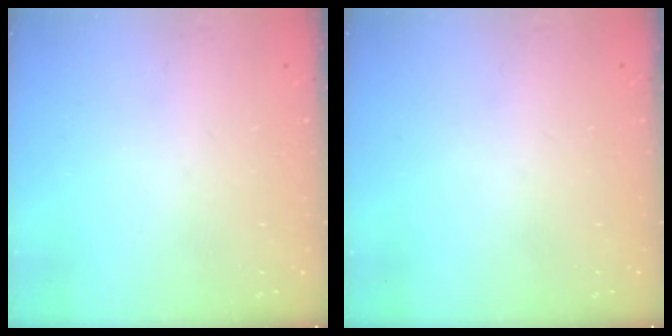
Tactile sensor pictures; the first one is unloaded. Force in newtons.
{"total": 0.0}